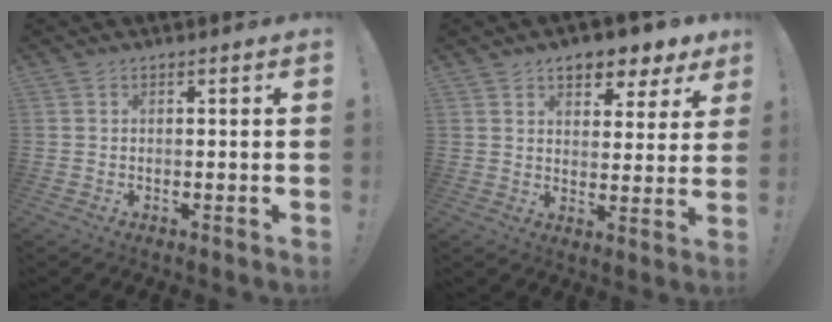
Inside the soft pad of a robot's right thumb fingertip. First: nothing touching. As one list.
[{"total": 7.5, "force": [5.4, 4.0, 3.4], "torque": [-0.033, -0.040, 0.095]}]